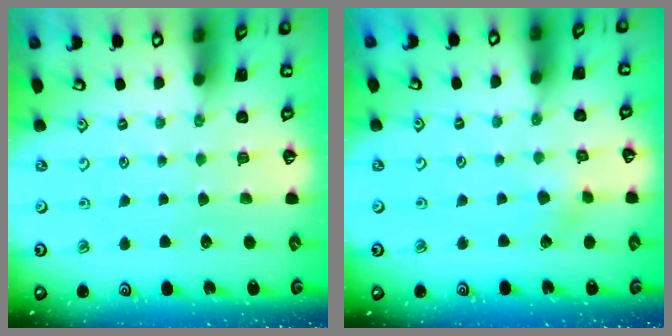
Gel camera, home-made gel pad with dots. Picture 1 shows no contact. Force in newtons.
{"total": 2.9, "press": 2.9, "slide": 0.3}